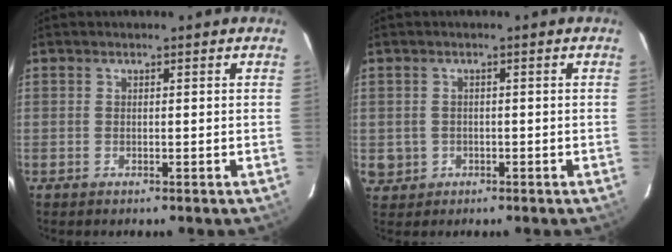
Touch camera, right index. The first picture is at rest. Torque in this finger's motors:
{"motor_torque": [0.20, -0.04, 0.08, 0.01]}